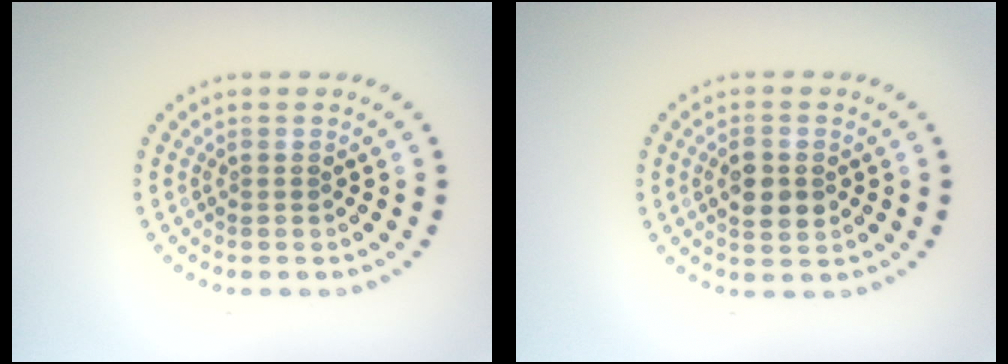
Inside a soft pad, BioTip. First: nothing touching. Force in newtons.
{"total": 3.0, "press": 3.0, "slide": 0.2}